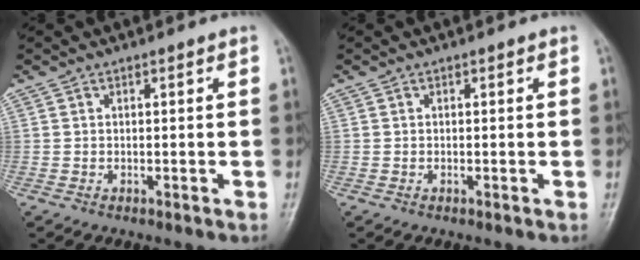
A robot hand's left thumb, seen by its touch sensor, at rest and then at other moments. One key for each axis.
{"total": 0.0}